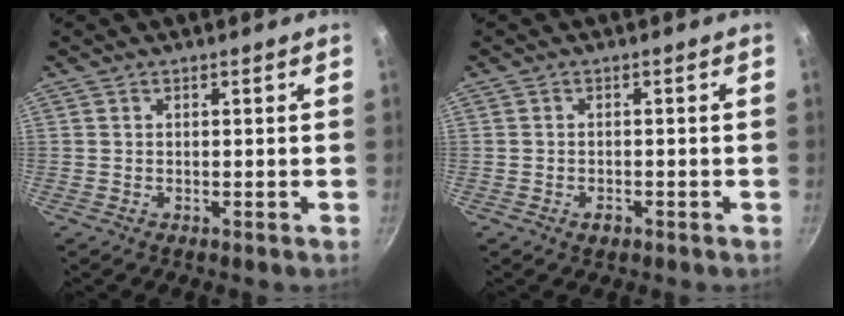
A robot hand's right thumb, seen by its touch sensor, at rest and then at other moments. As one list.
[{"total": 1.8, "force": [-1.0, 1.1, 1.1], "torque": [-0.019, 0.006, -0.016]}]